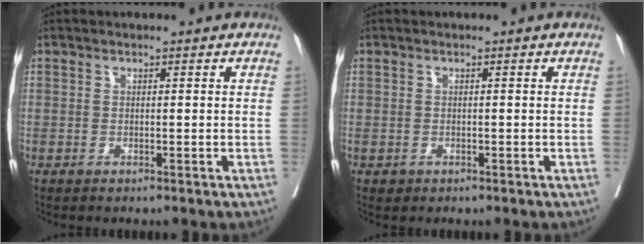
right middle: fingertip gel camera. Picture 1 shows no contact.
{"total": 0.5, "force": [-0.2, 0.5, 0.1], "torque": [-0.003, 0.002, 0.000]}